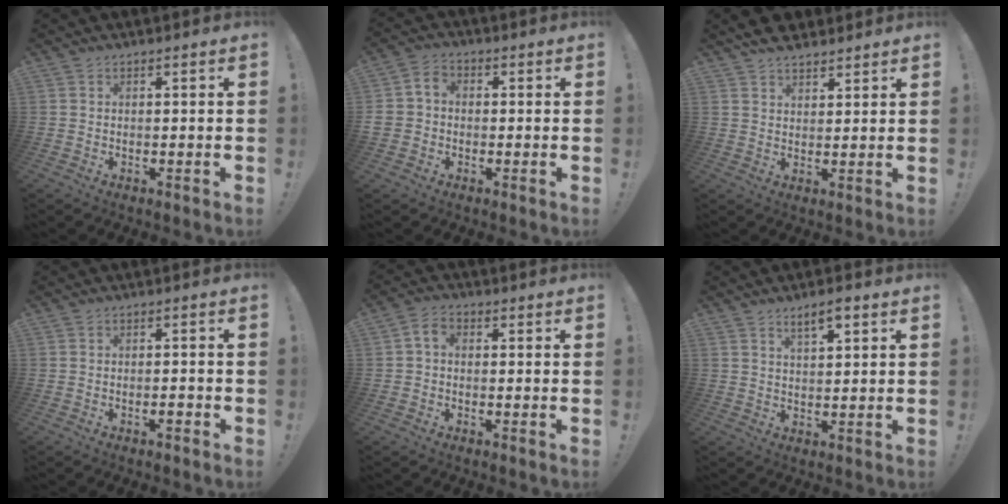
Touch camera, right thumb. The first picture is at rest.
{"total": 5.3, "force": [-2.0, 4.4, 2.2], "torque": [-0.050, 0.020, -0.035]}
{"total": 5.6, "force": [4.8, 2.3, 1.6], "torque": [-0.018, -0.026, 0.089]}
{"total": 2.0, "force": [-1.3, 0.2, 1.6], "torque": [-0.023, 0.002, -0.021]}
{"total": 3.6, "force": [0.0, 2.5, 2.6], "torque": [-0.055, 0.012, 0.004]}
{"total": 4.4, "force": [2.9, 1.4, 3.0], "torque": [-0.047, -0.011, 0.048]}